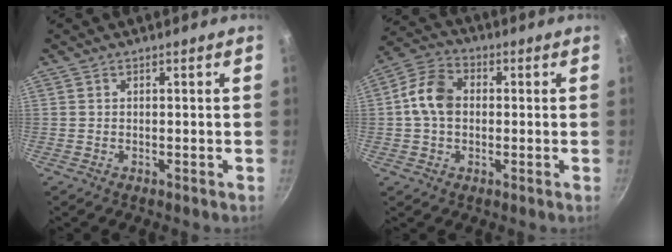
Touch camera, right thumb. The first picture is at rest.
{"total": 9.0, "force": [0.2, 6.7, 6.1], "torque": [-0.100, 0.020, -0.008]}